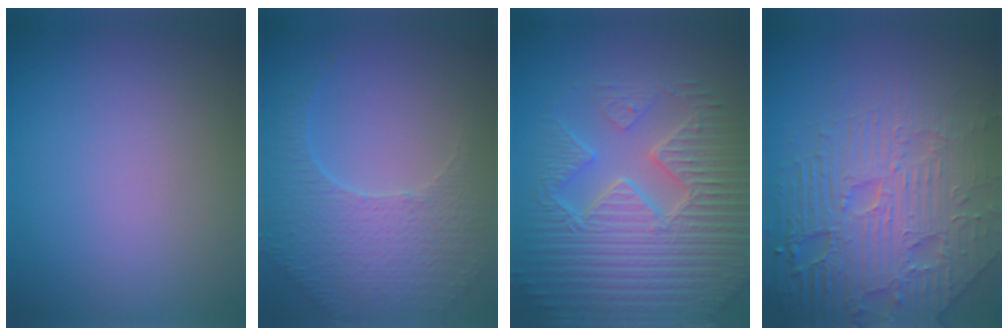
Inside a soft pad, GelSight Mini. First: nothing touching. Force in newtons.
{"total": 5.3, "press": 3.7, "slide": 3.8}
{"total": 8.7, "press": 6.5, "slide": 5.8}
{"total": 8.0, "press": 6.2, "slide": 5.1}